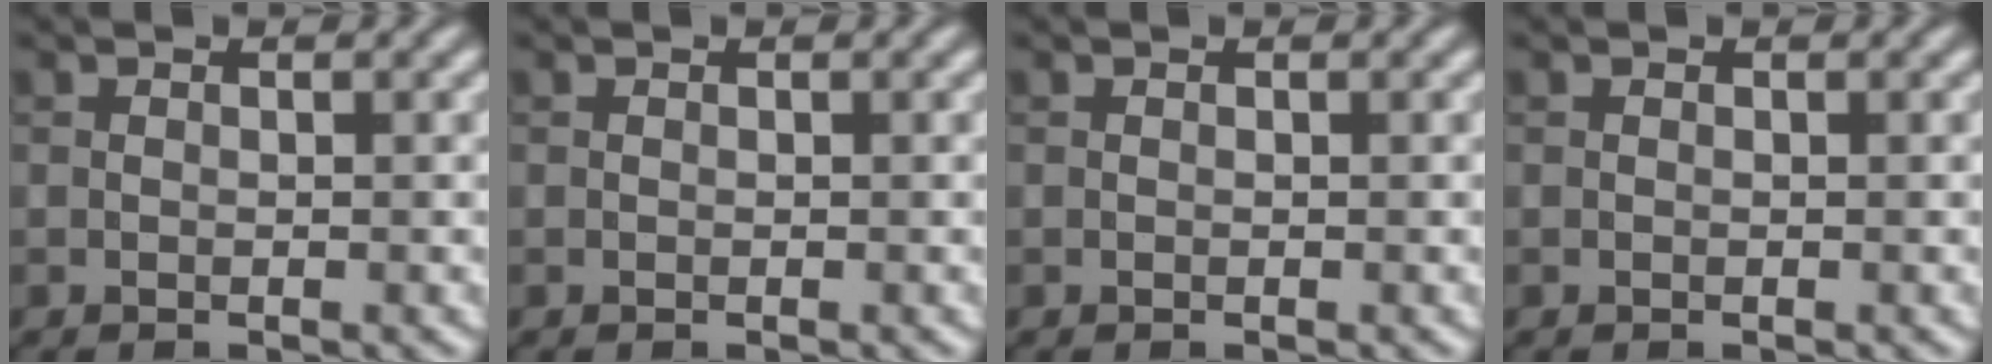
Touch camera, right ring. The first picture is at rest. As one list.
[{"total": 0.0}, {"total": 0.0}, {"total": 0.0}]